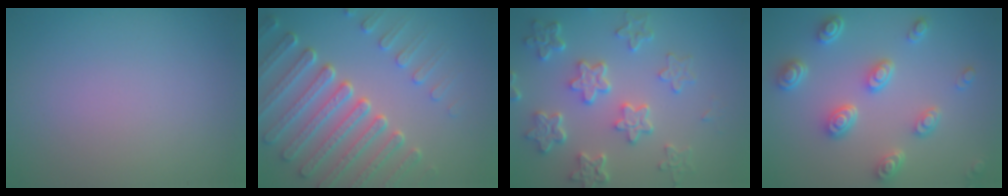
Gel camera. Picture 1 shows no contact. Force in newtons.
{"total": 7.5, "press": 5.7, "slide": 4.9}
{"total": 6.1, "press": 4.7, "slide": 4.0}
{"total": 4.9, "press": 3.9, "slide": 3.0}